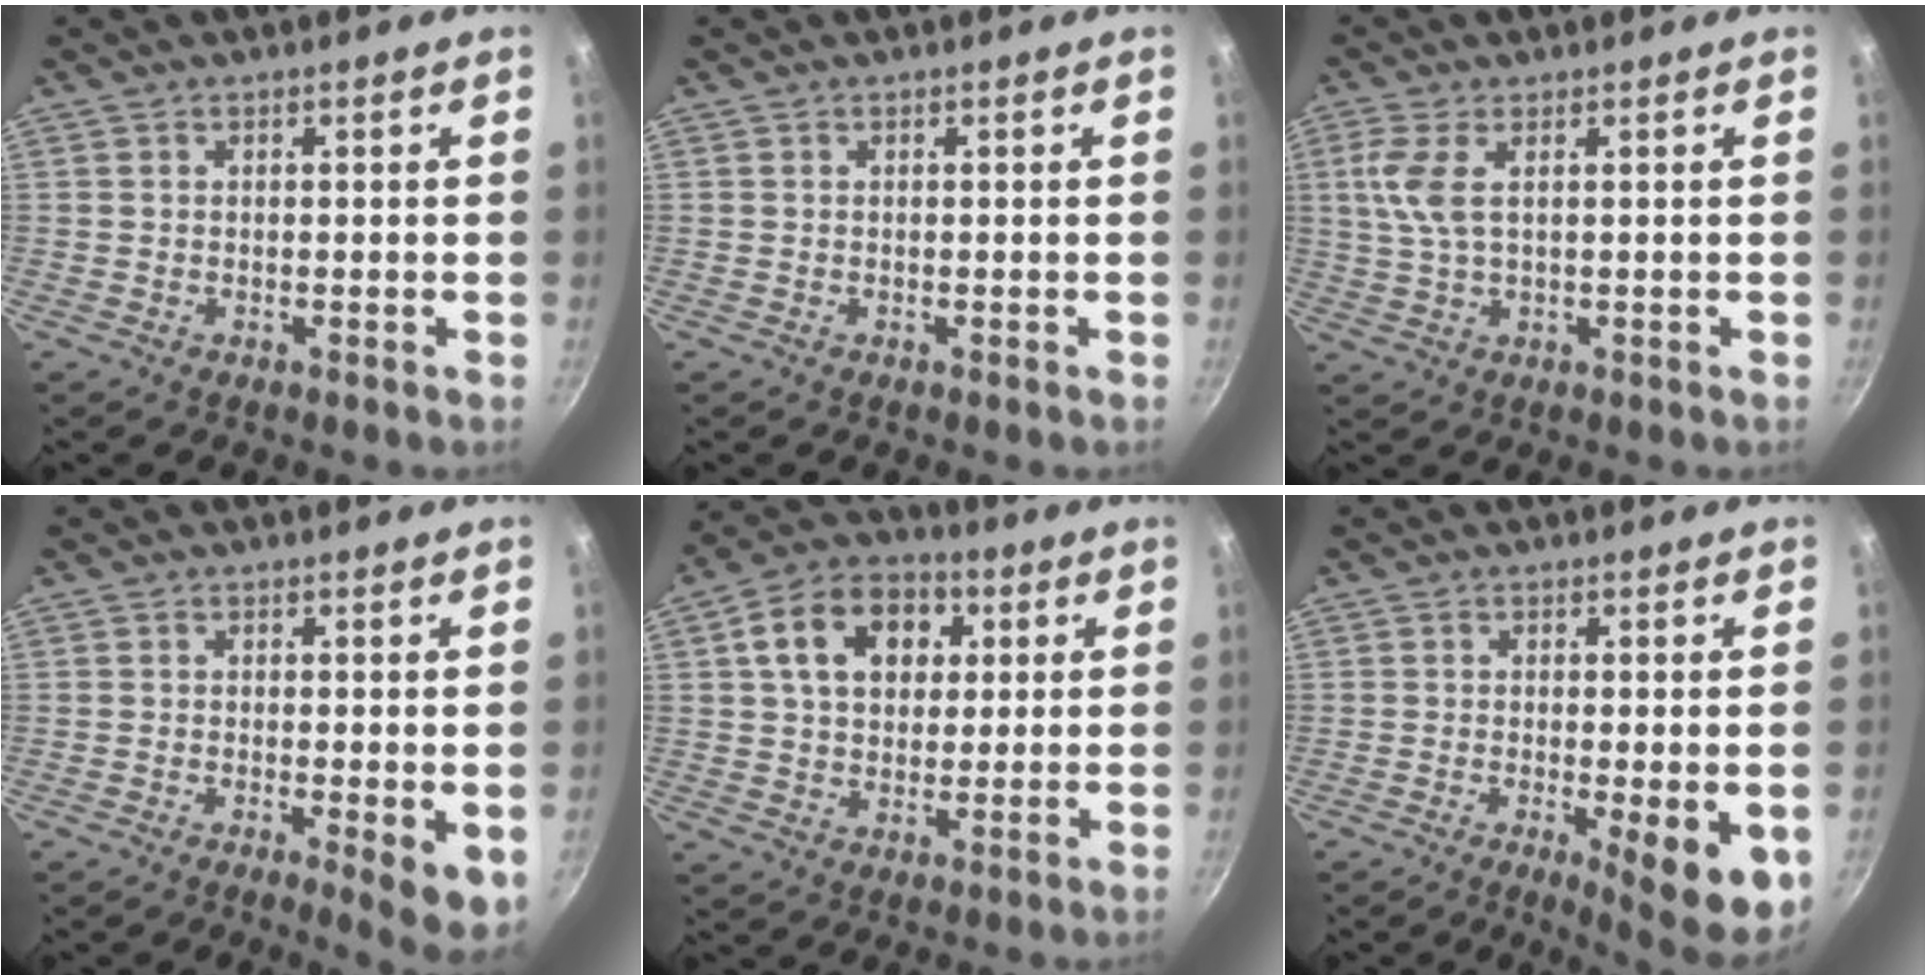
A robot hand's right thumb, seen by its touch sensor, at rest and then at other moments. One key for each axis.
{"total": 0.0}
{"total": 5.7, "fx": 1.5, "fy": 2.3, "fz": 5.0, "tx": -0.115, "ty": 0.003, "tz": 0.032}
{"total": 5.7, "fx": -1.0, "fy": 1.7, "fz": 5.4, "tx": -0.061, "ty": -0.009, "tz": -0.011}
{"total": 13.5, "fx": 3.9, "fy": 9.9, "fz": 8.3, "tx": -0.116, "ty": 0.013, "tz": 0.052}
{"total": 8.6, "fx": -2.1, "fy": 2.0, "fz": 8.1, "tx": -0.100, "ty": -0.010, "tz": -0.021}